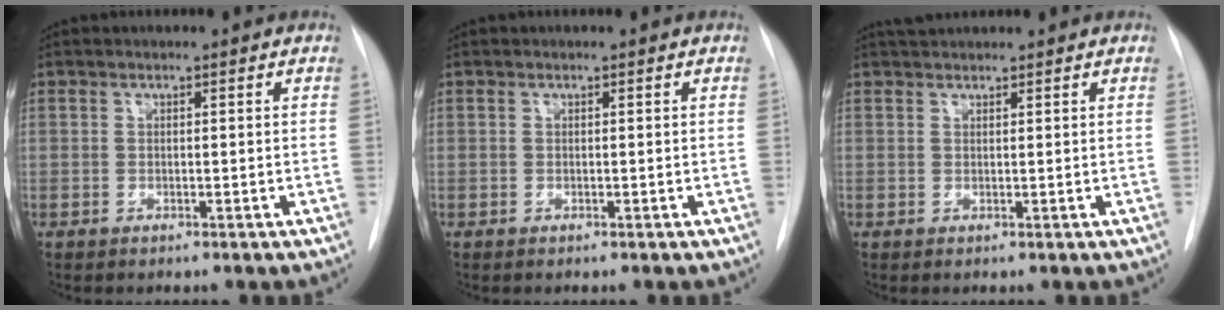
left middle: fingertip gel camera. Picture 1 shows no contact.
{"total": 0.0}
{"total": 2.4, "force": [2.3, 0.4, 0.6], "torque": [-0.012, 0.024, 0.041]}